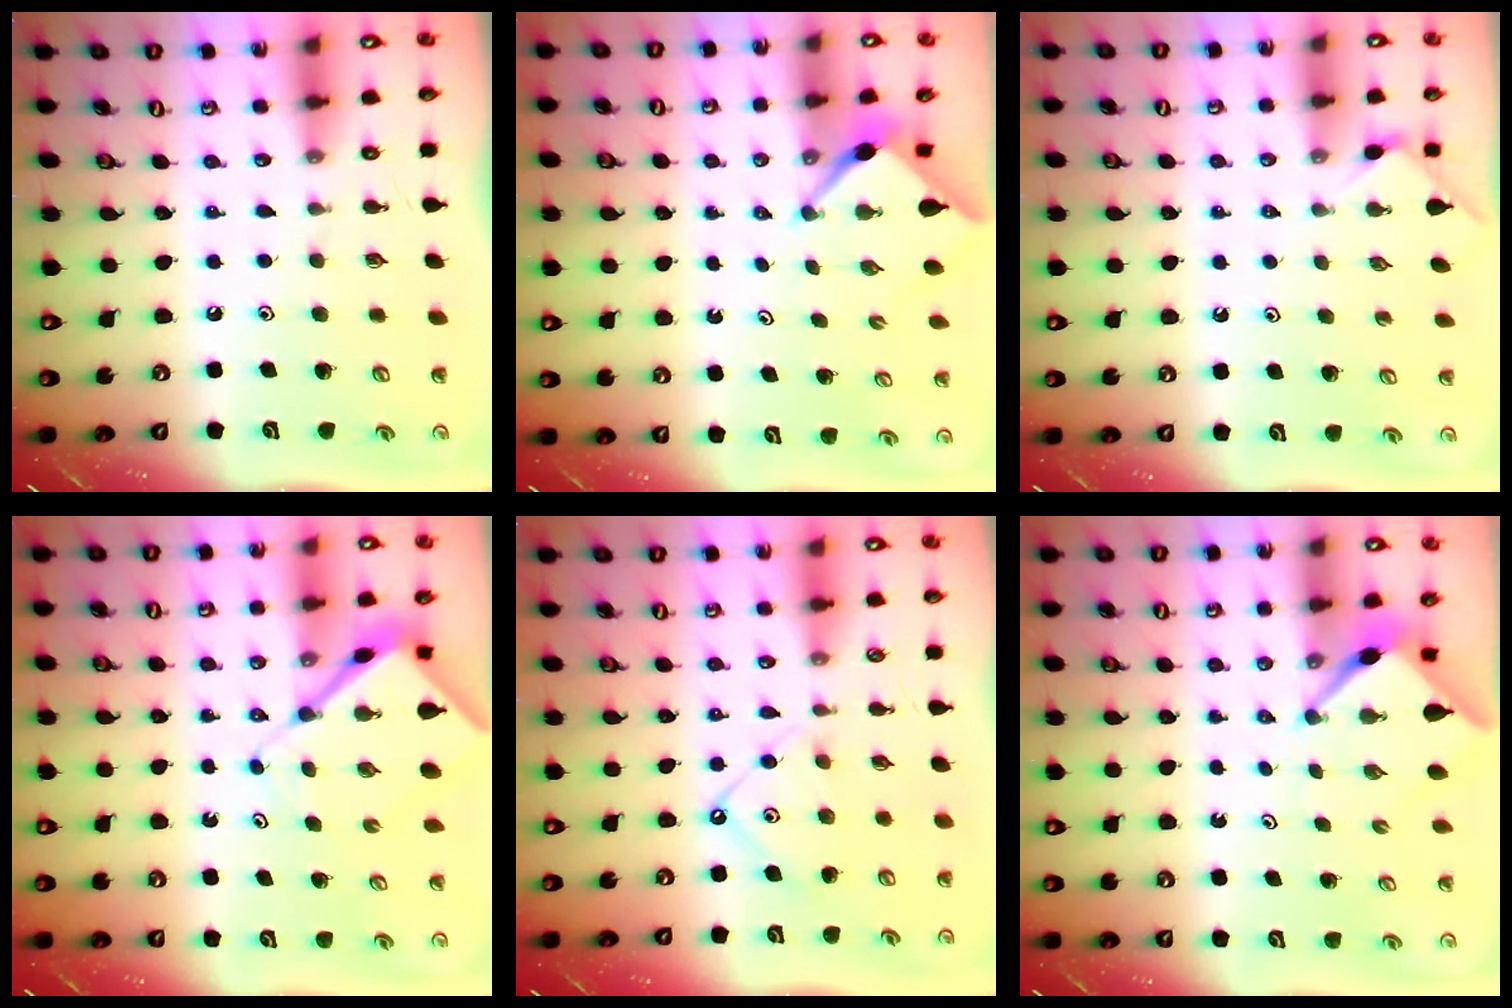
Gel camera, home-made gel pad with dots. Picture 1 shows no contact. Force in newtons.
{"total": 2.5, "press": 2.5, "slide": 0.2}
{"total": 1.8, "press": 1.7, "slide": 0.4}
{"total": 8.0, "press": 8.0, "slide": 0.8}
{"total": 7.7, "press": 7.7, "slide": 0.8}
{"total": 2.9, "press": 2.9, "slide": 0.4}